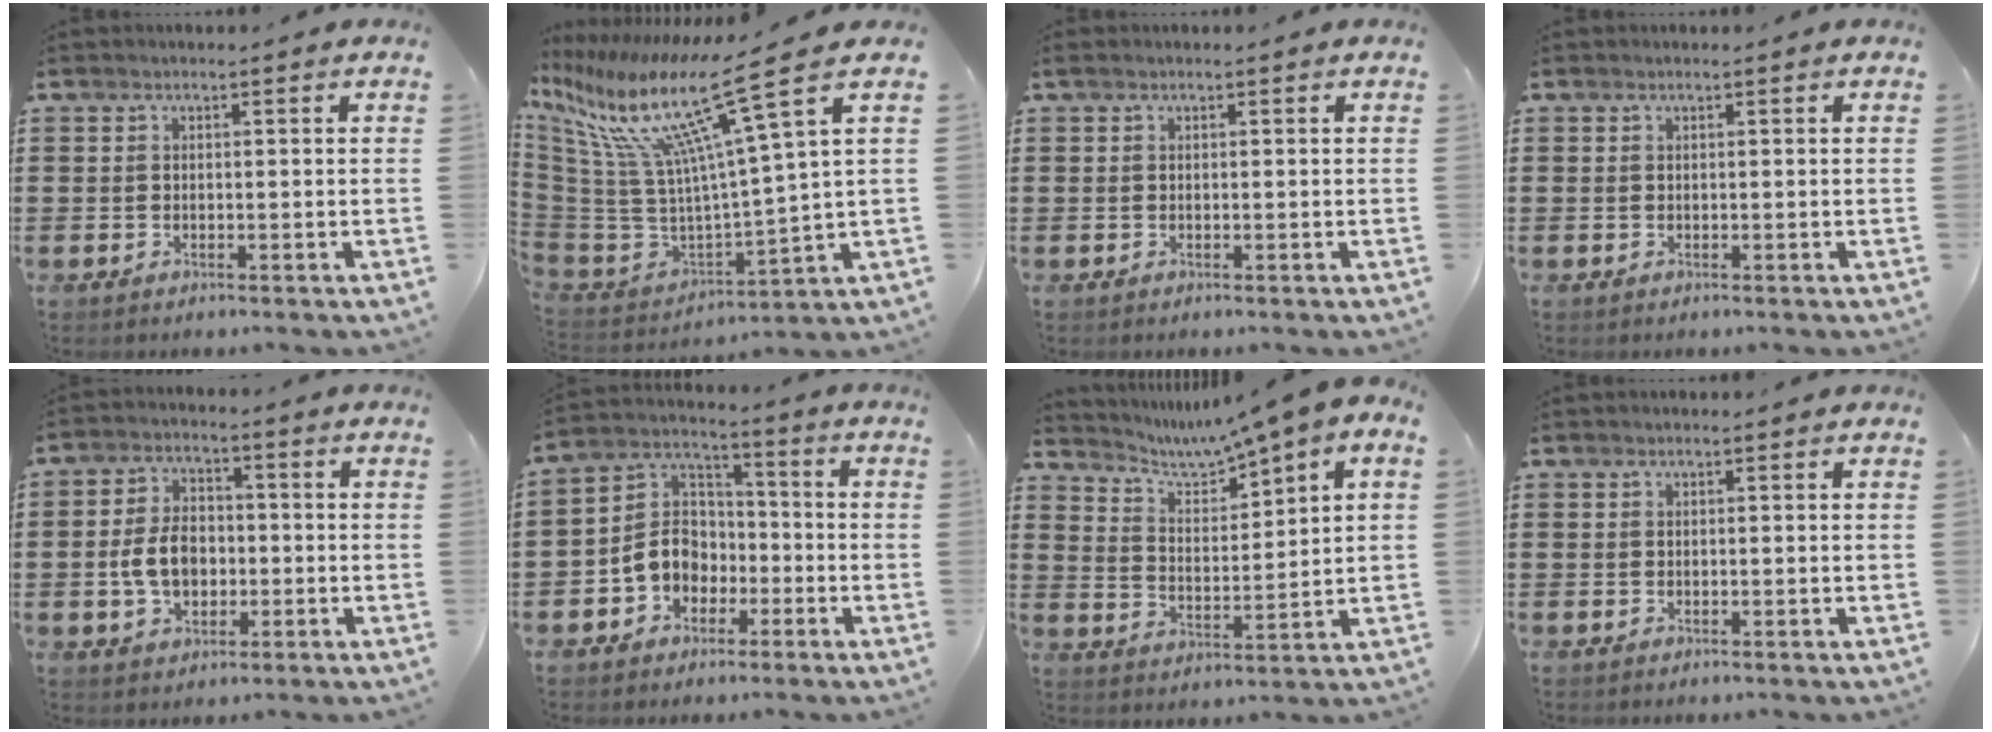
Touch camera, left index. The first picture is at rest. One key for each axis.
{"total": 17.0, "fx": 9.7, "fy": 2.4, "fz": 13.7, "tx": -0.302, "ty": -0.063, "tz": 0.144}
{"total": 0.0}
{"total": 0.0}
{"total": 6.9, "fx": -1.1, "fy": 4.7, "fz": 5.0, "tx": -0.107, "ty": 0.002, "tz": -0.026}
{"total": 7.4, "fx": -2.6, "fy": 6.3, "fz": 2.9, "tx": -0.093, "ty": 0.011, "tz": -0.059}
{"total": 4.8, "fx": 4.3, "fy": 0.2, "fz": 2.1, "tx": -0.065, "ty": -0.029, "tz": 0.063}
{"total": 0.0}